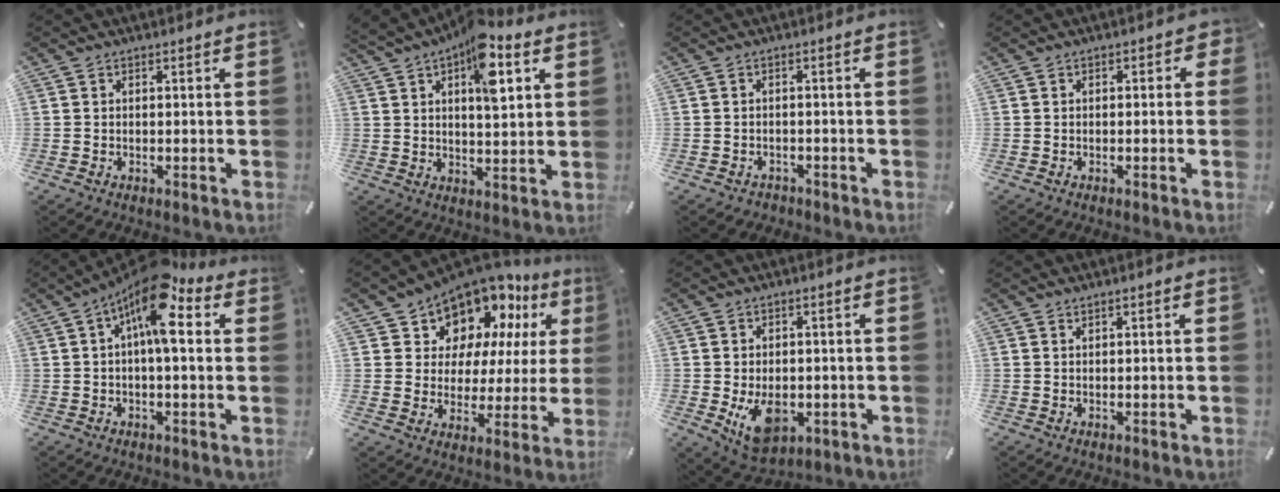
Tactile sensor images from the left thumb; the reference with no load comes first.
{"total": 12.0, "force": [5.9, 5.4, 9.0], "torque": [-0.118, -0.025, 0.096]}
{"total": 1.6, "force": [-1.2, 1.0, 0.3], "torque": [-0.007, 0.007, -0.028]}
{"total": 1.6, "force": [-0.6, 1.2, 0.9], "torque": [-0.007, 0.003, -0.014]}
{"total": 12.2, "force": [4.4, 4.5, 10.5], "torque": [-0.174, -0.027, 0.072]}
{"total": 12.9, "force": [10.7, 7.0, 1.5], "torque": [-0.044, -0.103, 0.196]}
{"total": 8.9, "force": [-1.9, 6.0, 6.2], "torque": [-0.099, -0.009, -0.032]}
{"total": 0.7, "force": [0.5, 0.2, 0.4], "torque": [-0.008, 0.000, 0.008]}